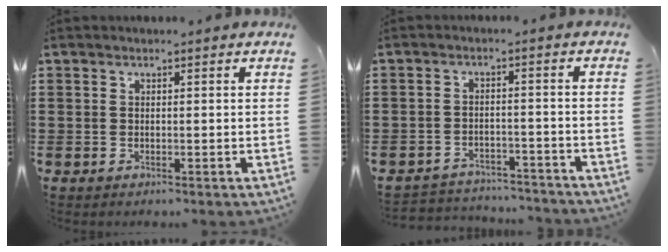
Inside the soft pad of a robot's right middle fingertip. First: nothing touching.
{"total": 3.3, "force": [-3.3, 0.4, 0.0], "torque": [-0.006, 0.002, -0.071]}